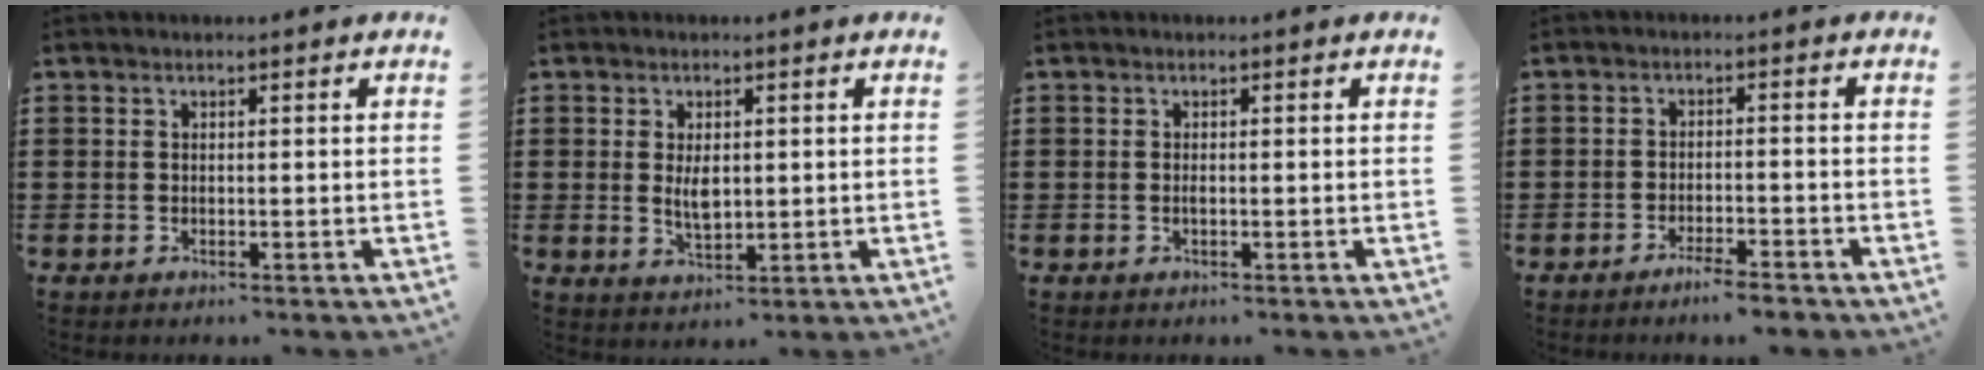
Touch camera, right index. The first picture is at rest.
{"total": 3.8, "force": [0.3, 1.8, 3.4], "torque": [-0.059, 0.000, 0.005]}
{"total": 0.6, "force": [-0.1, 0.1, 0.6], "torque": [-0.013, -0.005, -0.001]}
{"total": 3.2, "force": [-2.9, 0.0, 1.5], "torque": [-0.024, 0.001, -0.053]}